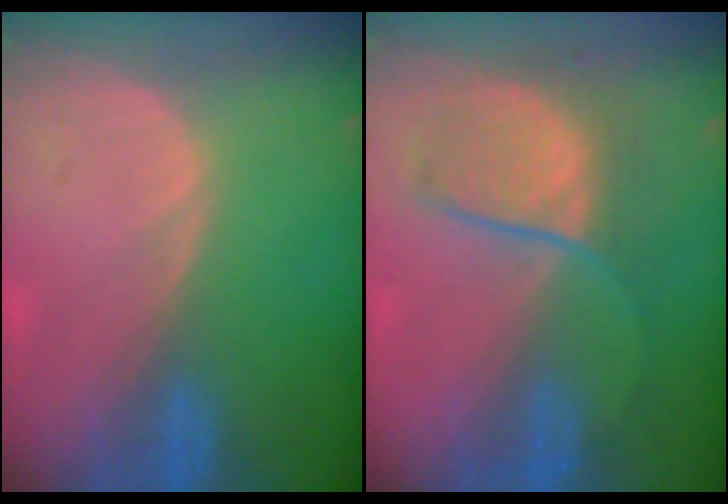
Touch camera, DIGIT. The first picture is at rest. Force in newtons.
{"total": 7.2, "press": 7.2, "slide": 0.3}